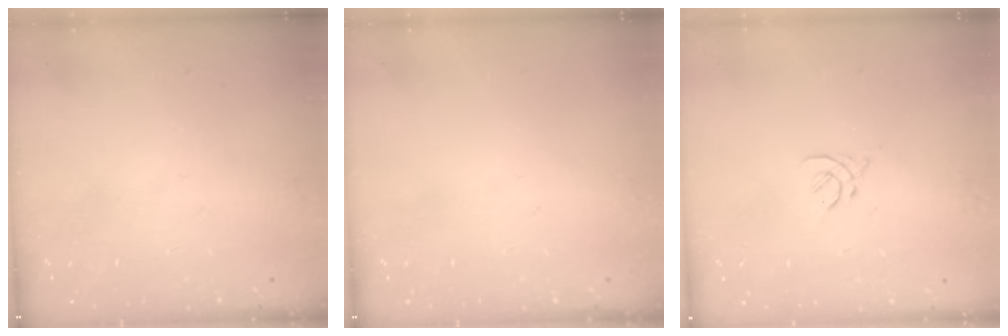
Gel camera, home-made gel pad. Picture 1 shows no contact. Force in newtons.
{"total": 0.0}
{"total": 2.7, "press": 2.6, "slide": 0.8}